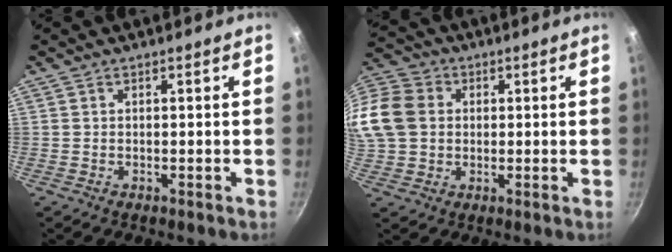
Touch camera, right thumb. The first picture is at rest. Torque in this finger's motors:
{"motor_torque": [-0.32, 1.84, 0.62, -0.49, 0.24]}